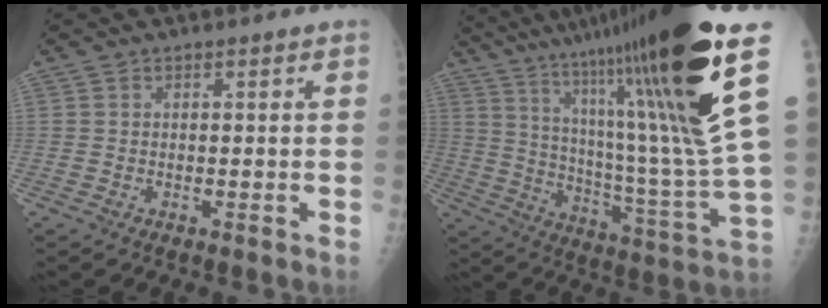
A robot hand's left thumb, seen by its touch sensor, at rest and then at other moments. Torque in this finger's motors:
{"motor_torque": [3.15, 1.85, 2.04, -0.73, 0.71]}